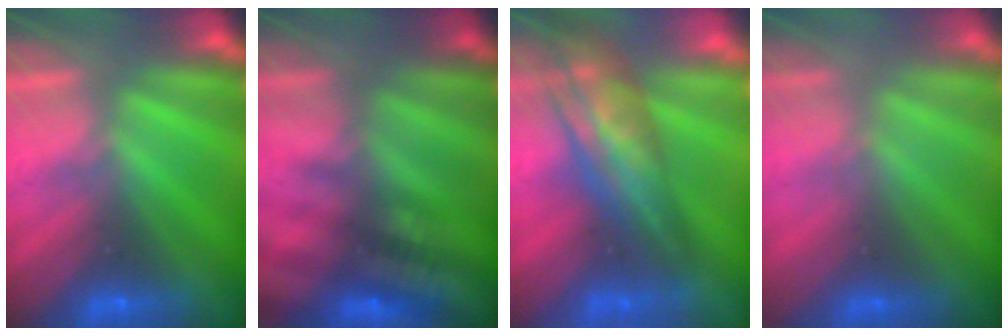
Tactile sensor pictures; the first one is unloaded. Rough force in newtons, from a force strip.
{"total": 2.8}
{"total": 7.4}
{"total": 2.7}